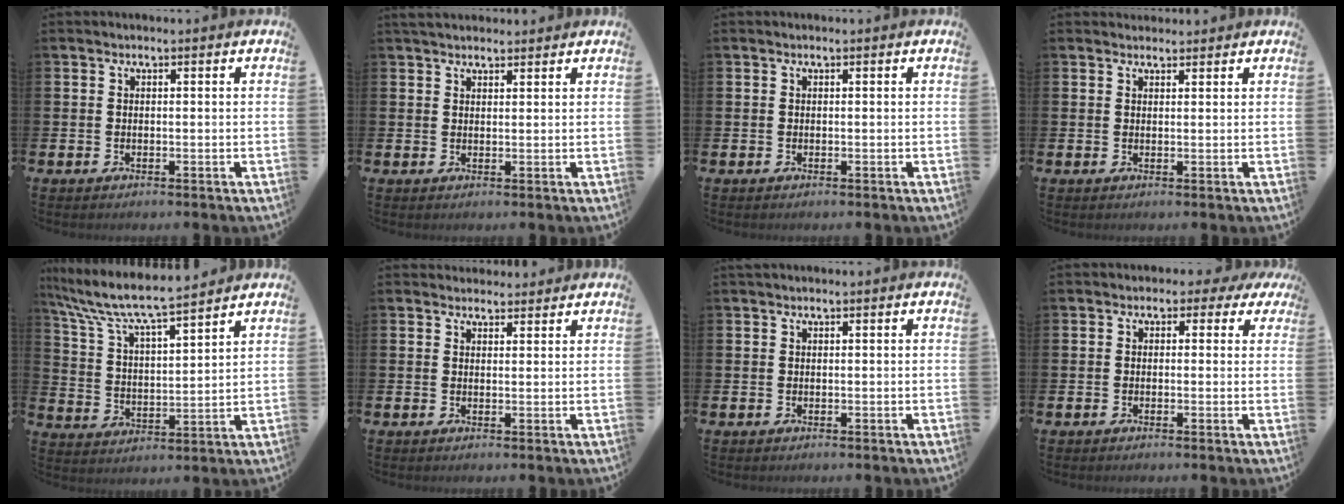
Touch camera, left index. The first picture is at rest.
{"total": 2.5, "force": [2.3, 0.8, 0.4], "torque": [0.002, -0.007, 0.041]}
{"total": 0.0}
{"total": 1.5, "force": [1.4, 0.5, 0.0], "torque": [0.014, -0.002, 0.023]}
{"total": 8.6, "force": [8.0, 0.8, 3.2], "torque": [-0.101, -0.052, 0.136]}
{"total": 2.2, "force": [2.1, 0.7, -0.2], "torque": [0.008, -0.007, 0.038]}
{"total": 0.0}
{"total": 1.6, "force": [-0.3, 1.4, 0.7], "torque": [-0.016, 0.011, -0.011]}